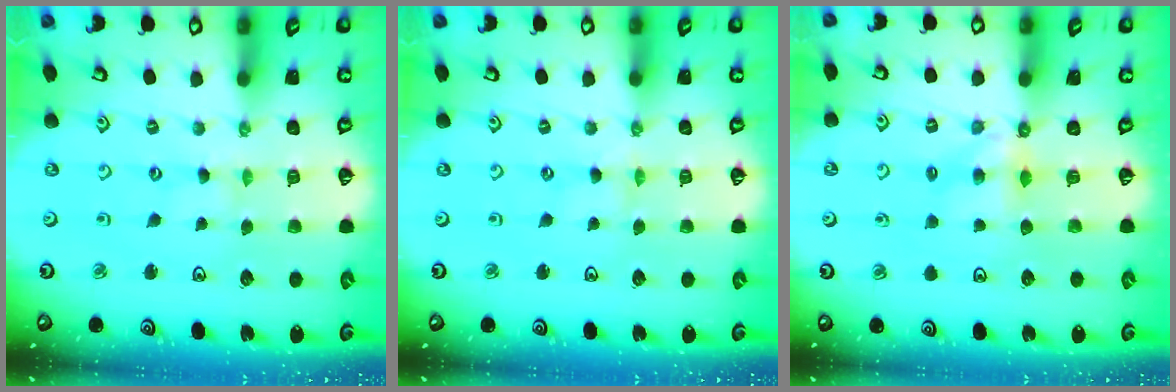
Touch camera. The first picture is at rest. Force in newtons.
{"total": 0.0}
{"total": 5.4, "press": 5.4, "slide": 0.3}